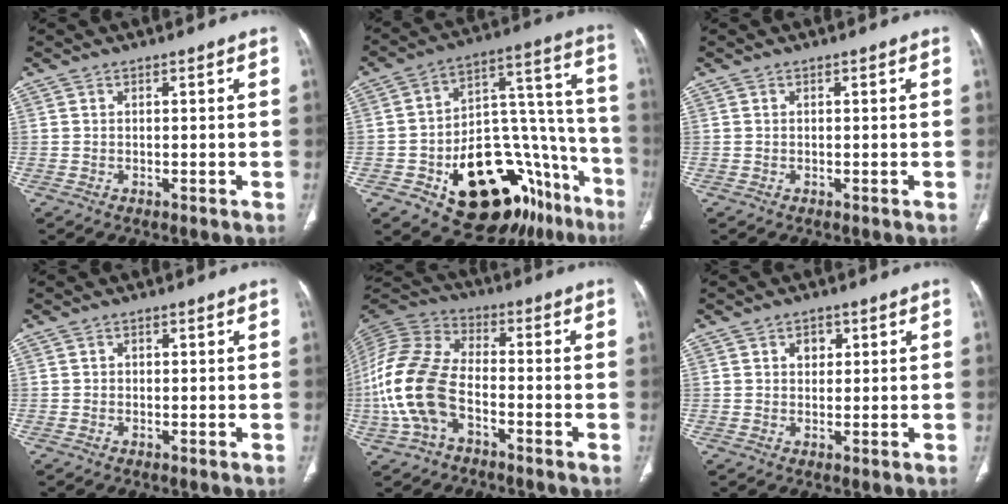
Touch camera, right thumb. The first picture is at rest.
{"total": 27.4, "force": [-13.0, 15.1, 18.8], "torque": [-0.191, 0.112, -0.178]}
{"total": 0.0}
{"total": 0.7, "force": [0.0, 0.6, 0.3], "torque": [0.000, 0.002, -0.001]}
{"total": 16.4, "force": [-4.7, 9.8, 12.3], "torque": [-0.272, 0.030, -0.094]}
{"total": 2.9, "force": [1.0, 2.2, 1.5], "torque": [-0.008, -0.002, 0.015]}